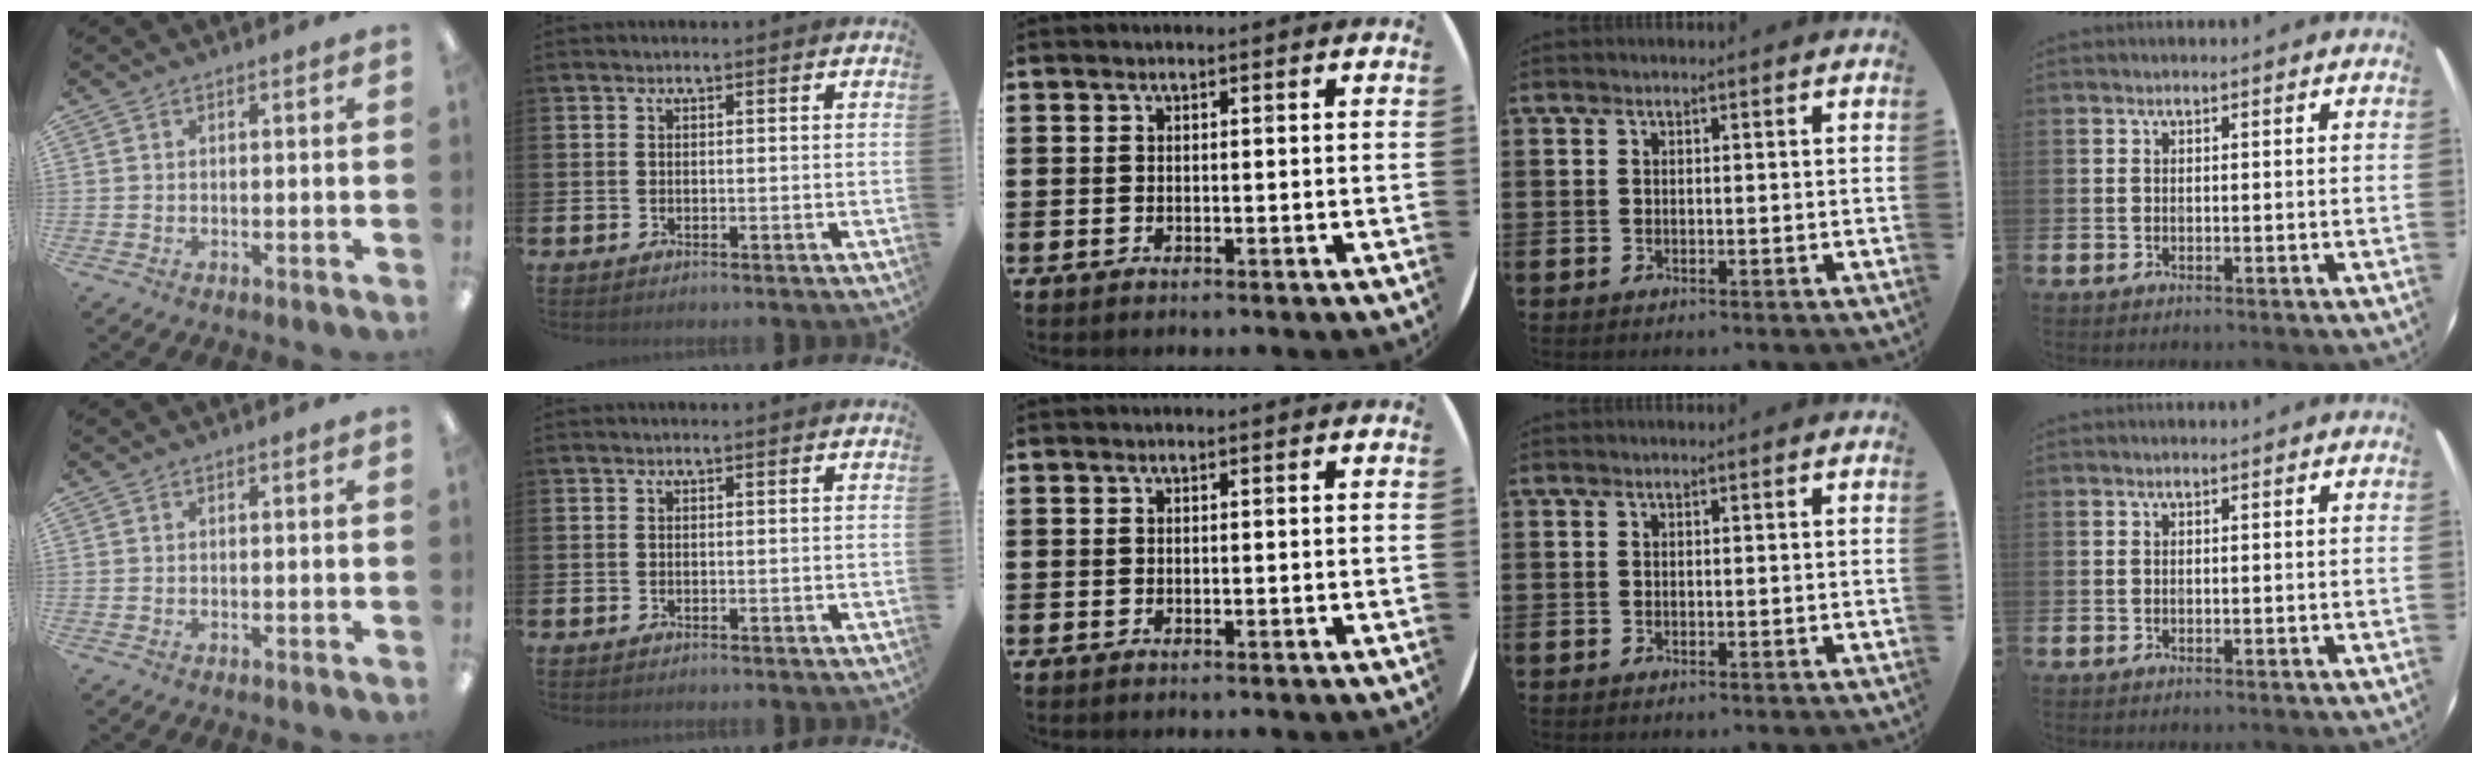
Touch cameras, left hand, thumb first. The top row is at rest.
{}